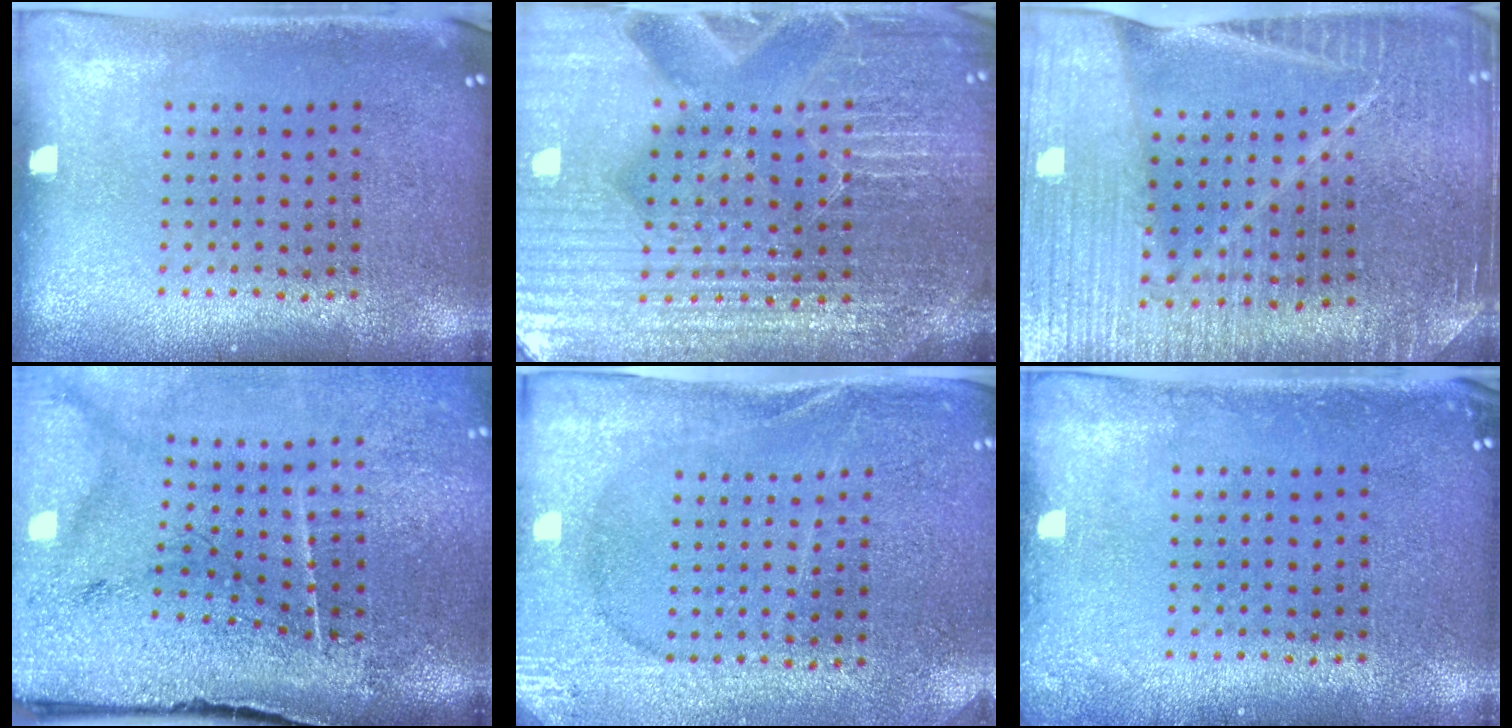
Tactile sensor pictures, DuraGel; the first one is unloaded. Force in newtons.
{"total": 5.8, "press": 5.3, "slide": 2.3}
{"total": 3.9, "press": 3.8, "slide": 0.9}
{"total": 4.3, "press": 3.5, "slide": 2.5}
{"total": 2.7, "press": 2.7, "slide": 0.3}
{"total": 1.1, "press": 1.1, "slide": 0.1}